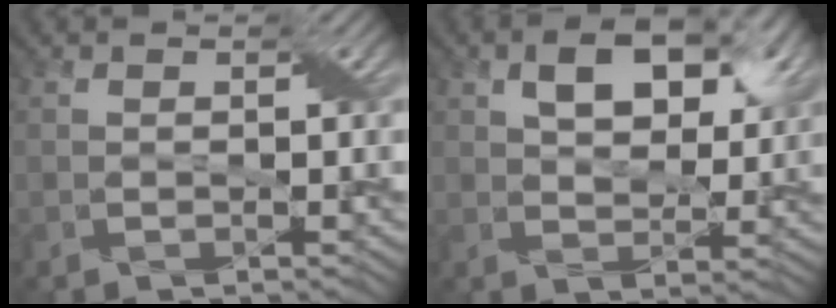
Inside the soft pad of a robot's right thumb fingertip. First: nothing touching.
{"total": 7.8, "force": [3.8, 4.1, 5.4], "torque": [-0.097, 0.000, 0.062]}